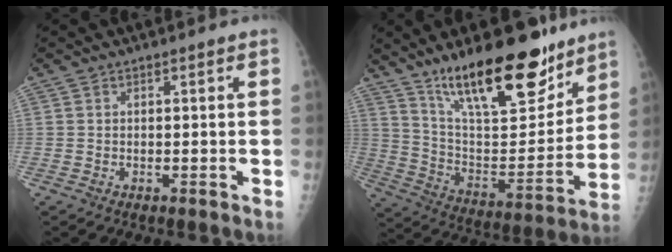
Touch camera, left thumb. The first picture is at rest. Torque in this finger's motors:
{"motor_torque": [1.67, 1.36, 1.47, -1.30, 0.21]}